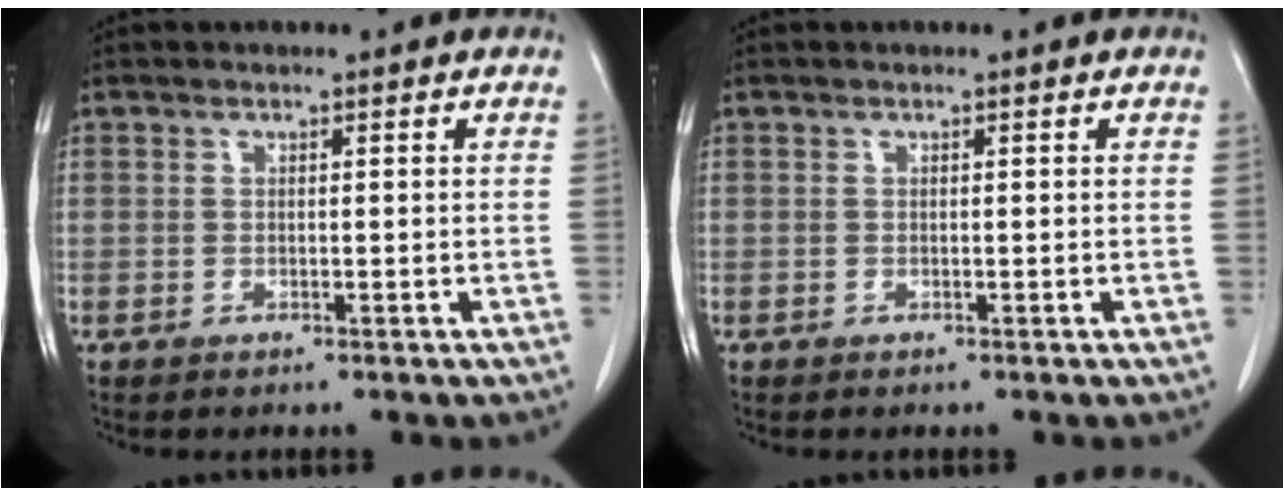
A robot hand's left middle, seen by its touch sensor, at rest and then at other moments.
{"total": 0.0}